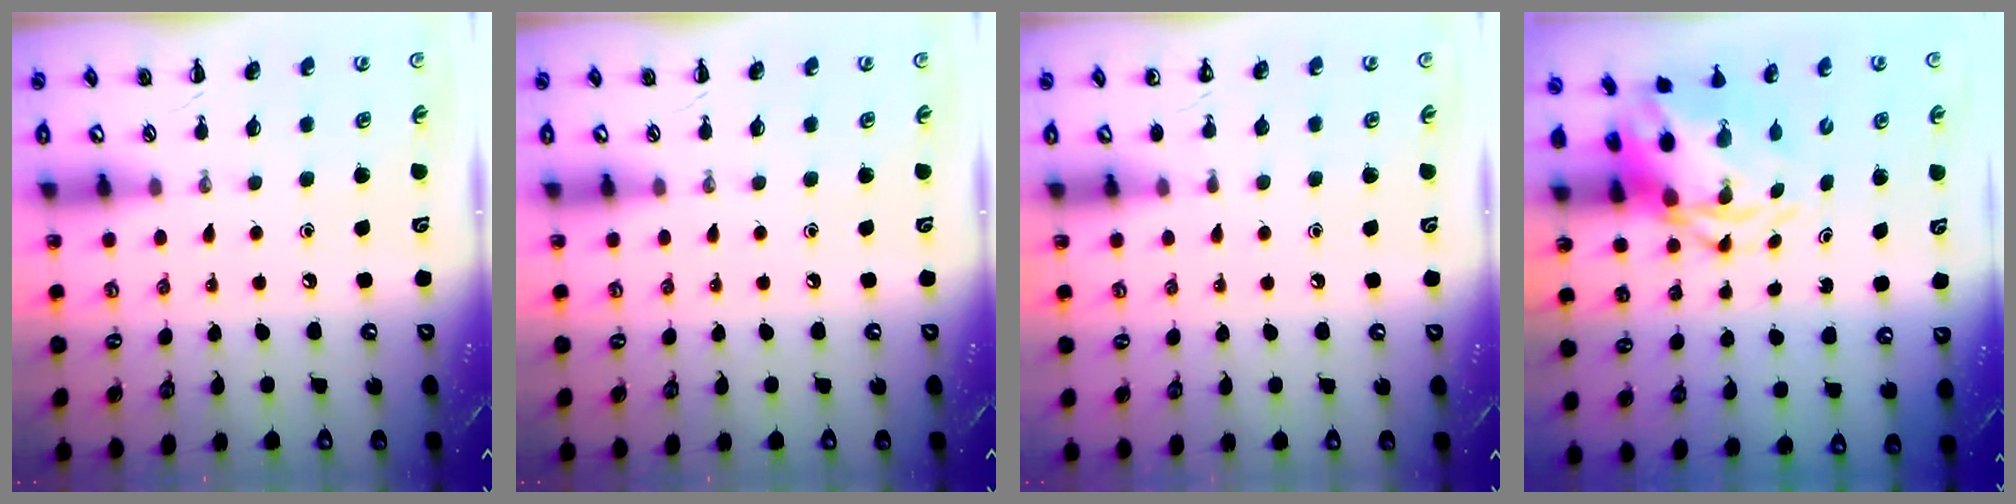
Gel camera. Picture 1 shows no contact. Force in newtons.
{"total": 0.0}
{"total": 4.2, "press": 4.0, "slide": 1.2}
{"total": 5.5, "press": 5.3, "slide": 1.3}